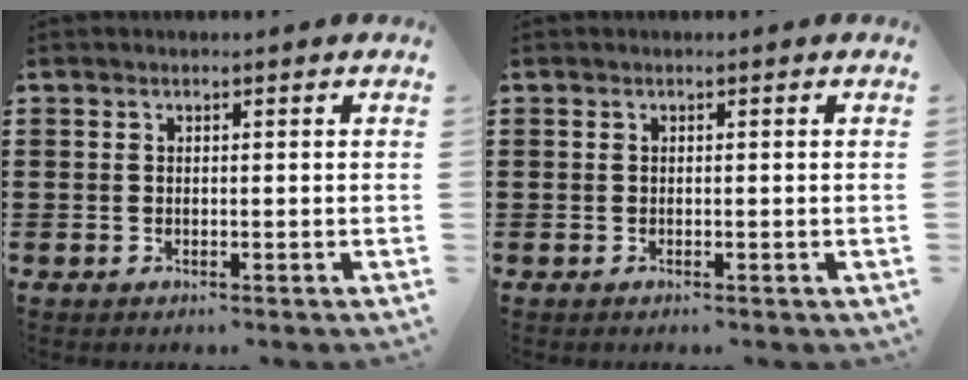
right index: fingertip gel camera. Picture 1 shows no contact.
{"total": 0.0}